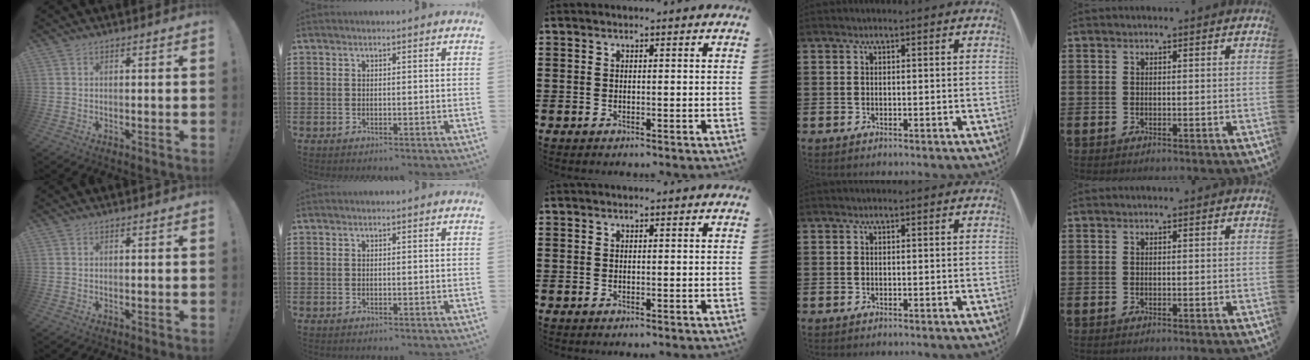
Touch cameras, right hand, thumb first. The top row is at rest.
{}